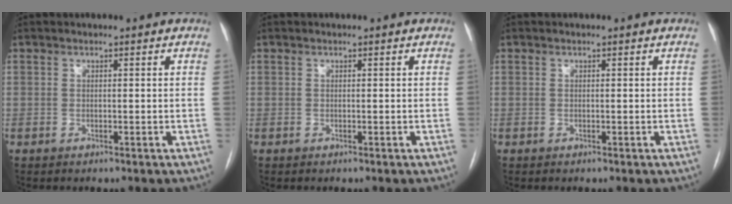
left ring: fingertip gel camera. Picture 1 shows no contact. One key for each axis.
{"total": 0.0}
{"total": 0.0}